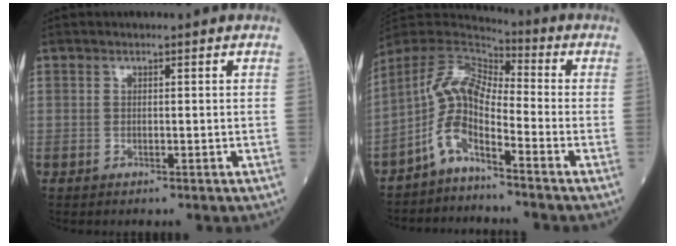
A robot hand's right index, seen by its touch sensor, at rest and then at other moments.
{"total": 7.8, "force": [-4.5, 1.8, 6.1], "torque": [-0.134, 0.017, -0.095]}